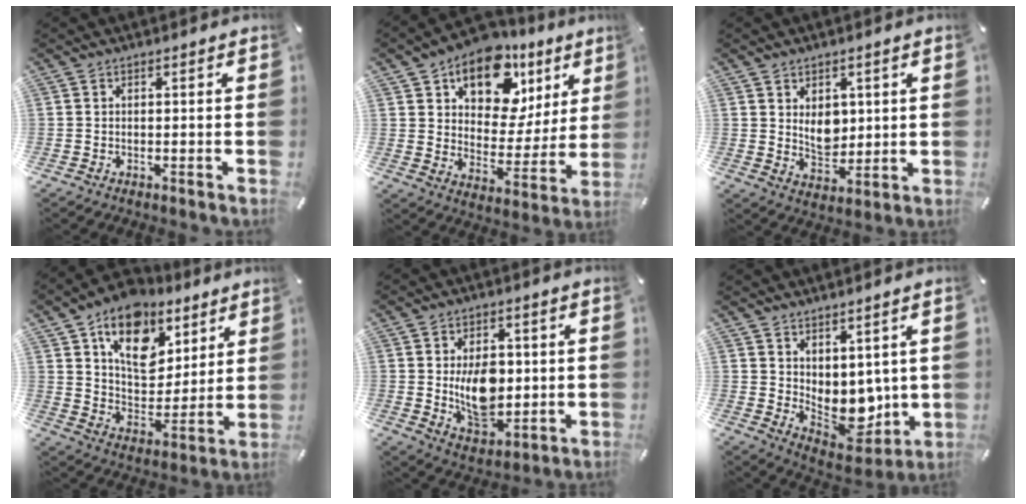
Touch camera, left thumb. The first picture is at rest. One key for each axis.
{"total": 15.7, "fx": 9.2, "fy": 10.0, "fz": 7.9, "tx": -0.116, "ty": -0.055, "tz": 0.162}
{"total": 6.6, "fx": 2.1, "fy": 5.1, "fz": 3.6, "tx": -0.047, "ty": -0.009, "tz": 0.038}
{"total": 16.2, "fx": 9.7, "fy": 10.7, "fz": 7.3, "tx": -0.116, "ty": -0.060, "tz": 0.176}
{"total": 11.7, "fx": 0.7, "fy": 8.1, "fz": 8.4, "tx": -0.115, "ty": -0.007, "tz": 0.011}
{"total": 8.0, "fx": 1.6, "fy": 6.9, "fz": 3.7, "tx": -0.032, "ty": -0.034, "tz": 0.042}